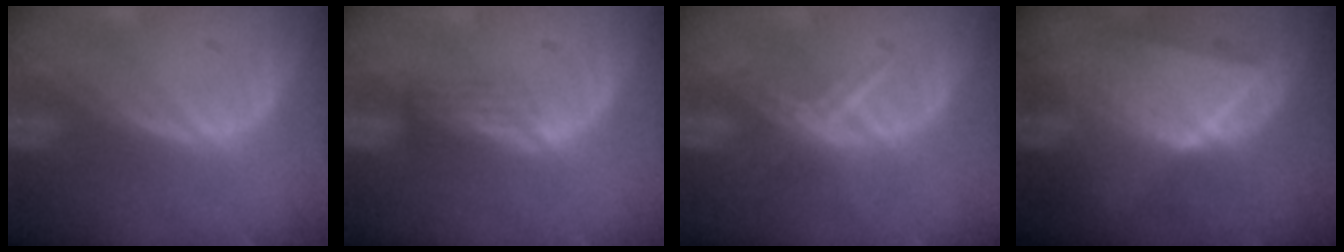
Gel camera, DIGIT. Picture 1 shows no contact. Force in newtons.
{"total": 2.4, "press": 1.9, "slide": 1.5}
{"total": 5.6, "press": 4.8, "slide": 2.8}
{"total": 9.1, "press": 8.0, "slide": 4.3}